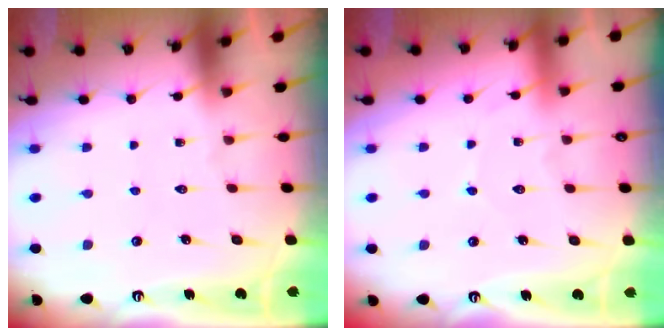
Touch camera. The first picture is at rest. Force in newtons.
{"total": 2.5, "press": 2.5, "slide": 0.3}